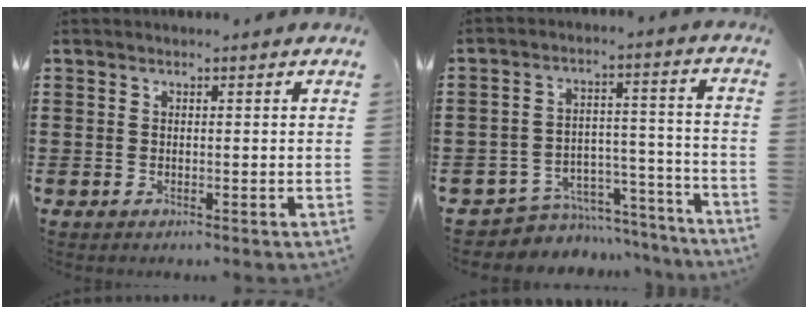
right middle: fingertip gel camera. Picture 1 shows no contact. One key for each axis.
{"total": 5.8, "fx": -5.4, "fy": 2.0, "fz": 0.4, "tx": -0.010, "ty": 0.019, "tz": -0.108}